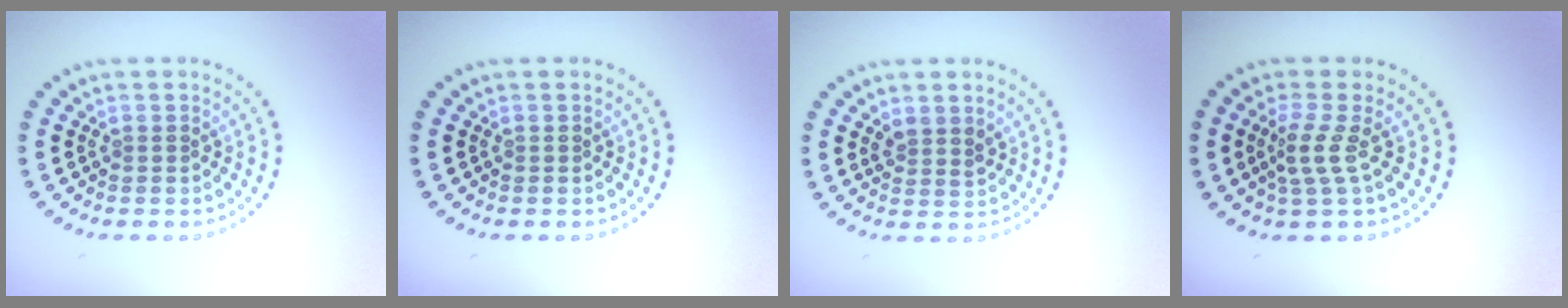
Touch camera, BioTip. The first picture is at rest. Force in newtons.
{"total": 0.0}
{"total": 1.5, "press": 1.3, "slide": 0.8}
{"total": 2.4, "press": 1.6, "slide": 1.8}